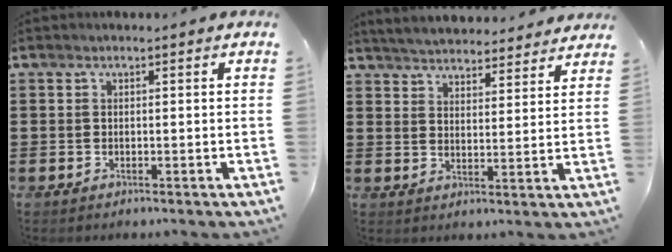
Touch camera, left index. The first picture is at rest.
{"total": 4.5, "force": [4.5, 0.1, 0.1], "torque": [-0.021, -0.025, 0.078]}